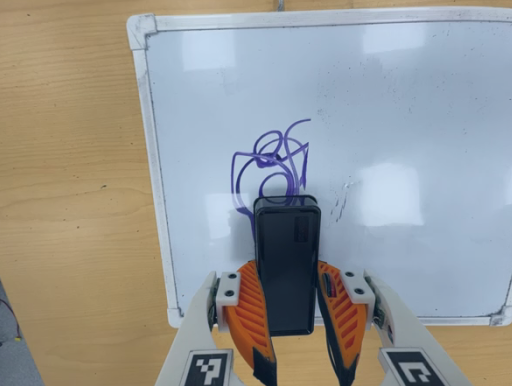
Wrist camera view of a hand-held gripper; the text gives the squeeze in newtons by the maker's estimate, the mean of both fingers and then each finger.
{"total": 8.7, "left": 7.0, "right": 10.3}